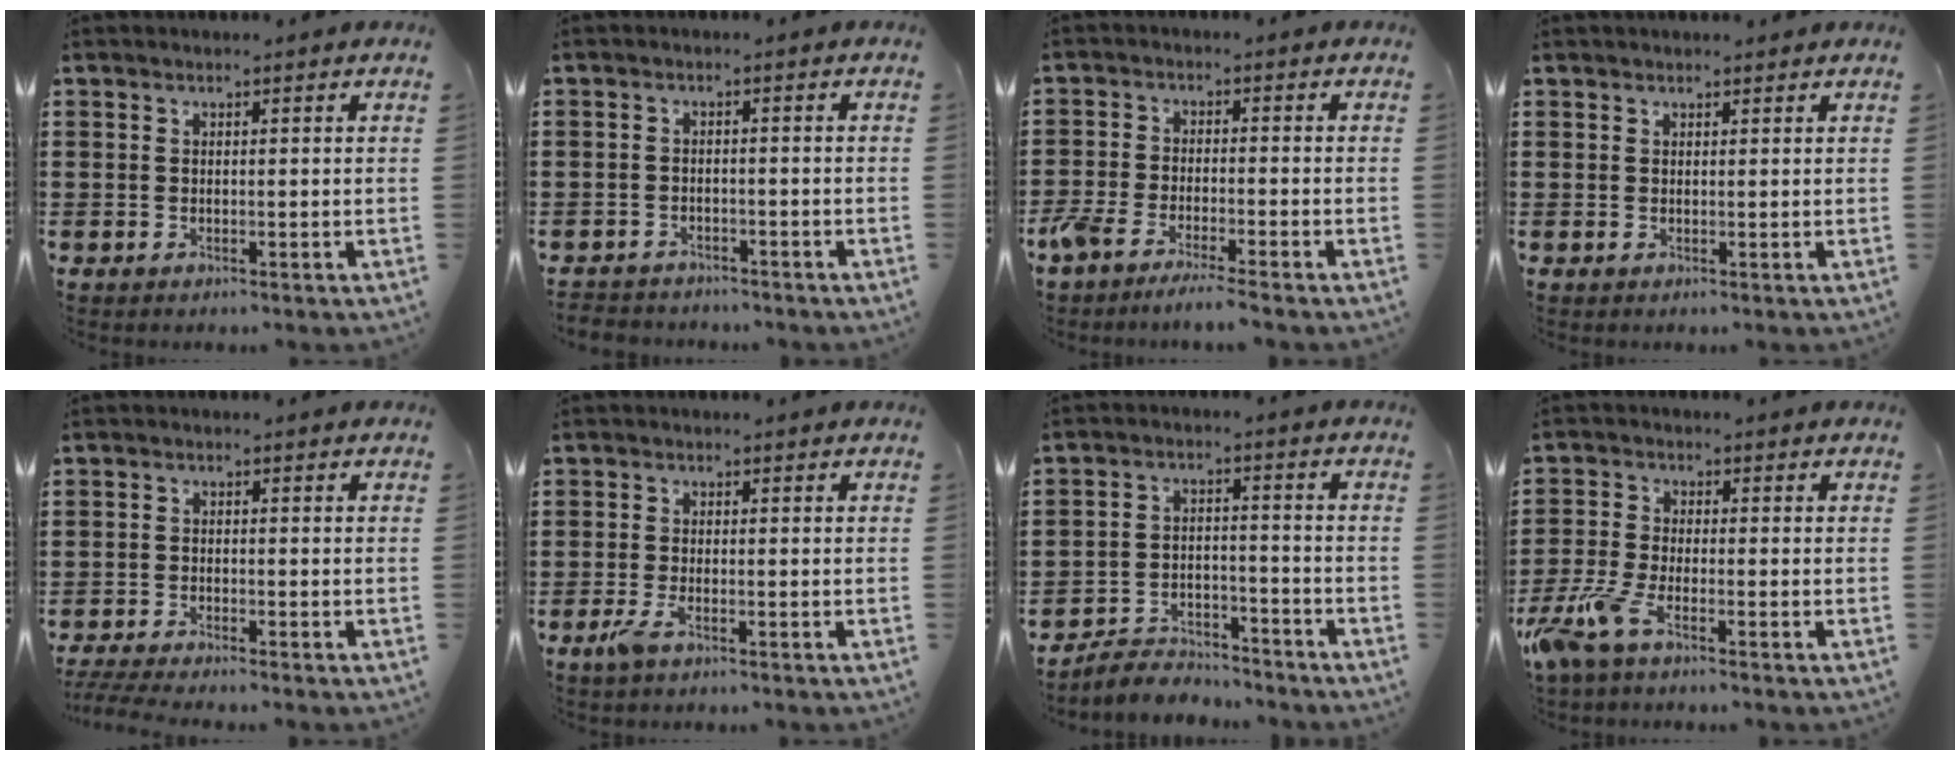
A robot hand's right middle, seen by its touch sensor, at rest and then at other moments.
{"total": 2.0, "force": [-2.0, 0.4, -0.3], "torque": [-0.002, 0.000, -0.045]}
{"total": 3.9, "force": [-3.5, 0.2, 1.7], "torque": [-0.051, -0.009, -0.073]}
{"total": 0.8, "force": [0.8, 0.0, 0.1], "torque": [0.005, -0.004, 0.014]}
{"total": 2.5, "force": [-2.4, 0.0, 0.9], "torque": [-0.028, -0.006, -0.052]}
{"total": 2.5, "force": [-1.3, 0.6, 2.1], "torque": [-0.050, -0.006, -0.027]}
{"total": 4.6, "force": [-4.5, 0.9, 0.2], "torque": [-0.009, 0.010, -0.094]}
{"total": 5.4, "force": [-3.6, 1.3, 3.8], "torque": [-0.110, -0.017, -0.076]}